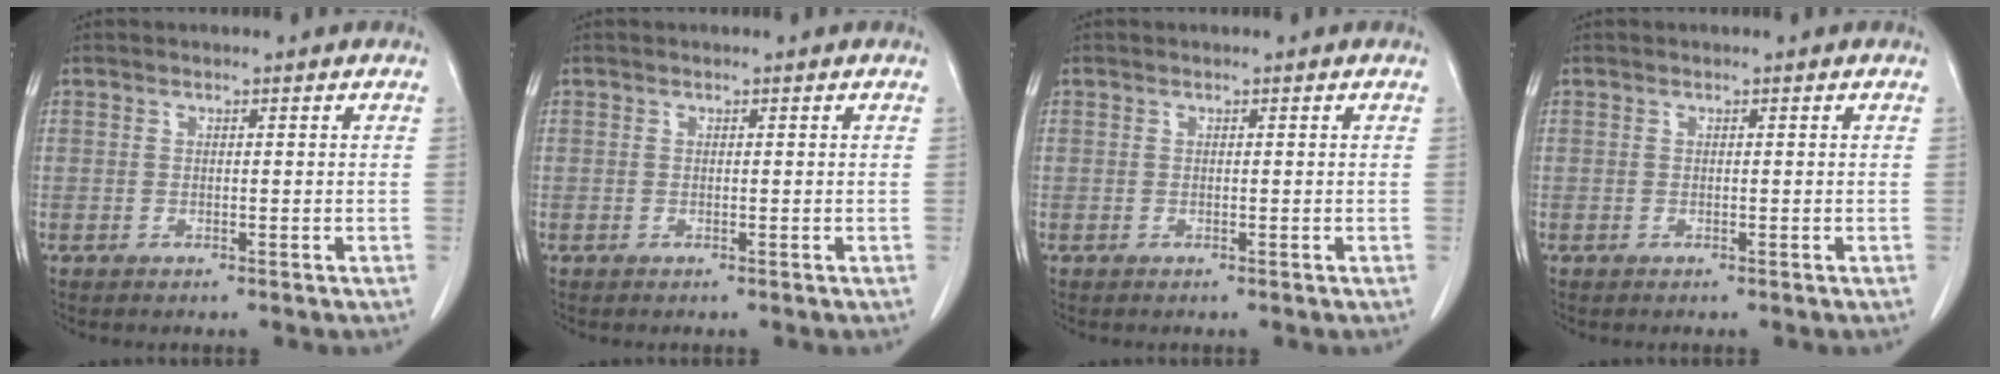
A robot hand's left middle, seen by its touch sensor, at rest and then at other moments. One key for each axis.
{"total": 0.0}
{"total": 0.0}
{"total": 0.0}